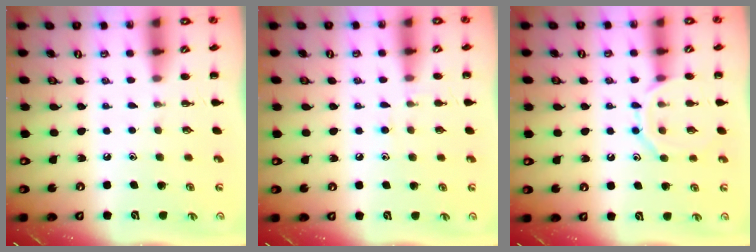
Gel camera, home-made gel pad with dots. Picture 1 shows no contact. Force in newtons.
{"total": 6.3, "press": 6.0, "slide": 2.0}
{"total": 10.5, "press": 10.5, "slide": 0.6}